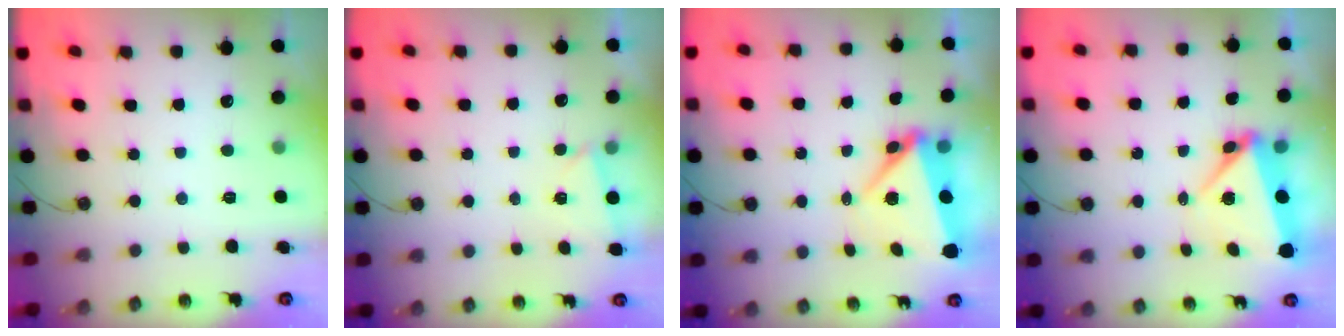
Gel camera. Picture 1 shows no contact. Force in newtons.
{"total": 0.6, "press": 0.0, "slide": 0.6}
{"total": 6.8, "press": 6.6, "slide": 1.6}
{"total": 6.1, "press": 6.1, "slide": 0.1}